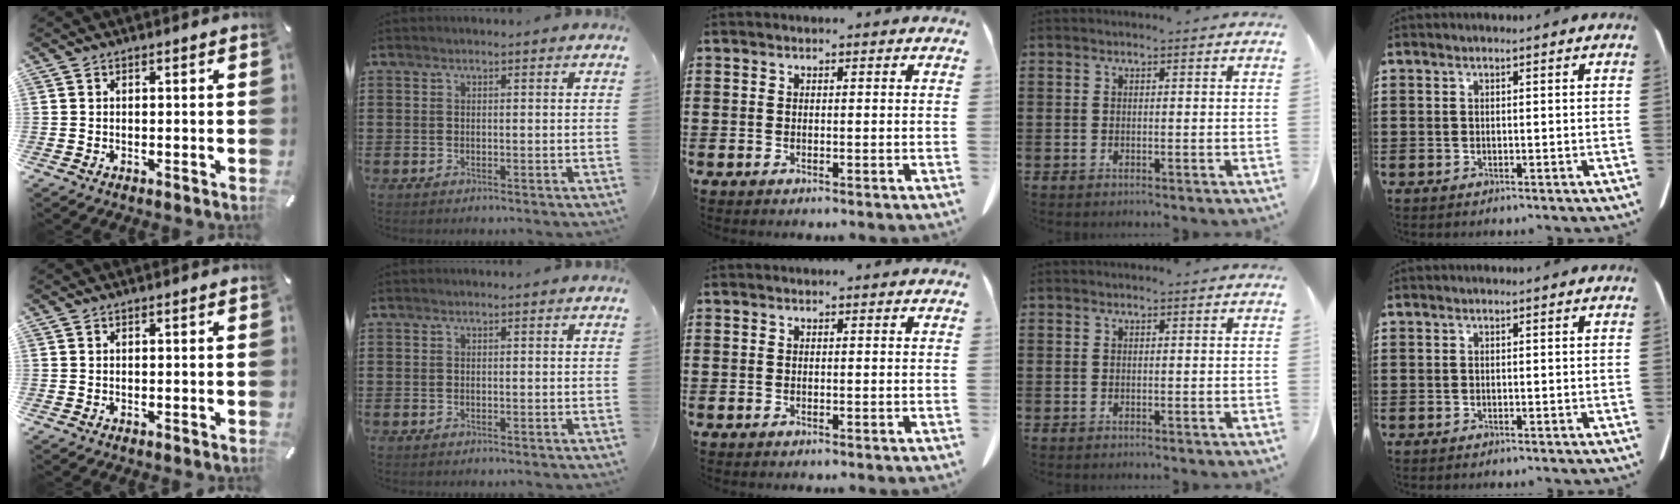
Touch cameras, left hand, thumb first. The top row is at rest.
{}